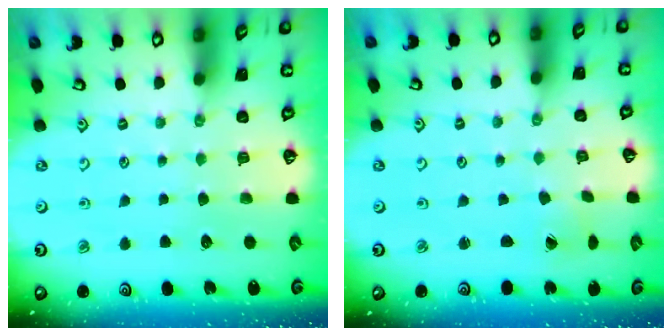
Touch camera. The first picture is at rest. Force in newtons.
{"total": 1.2, "press": 1.2, "slide": 0.1}